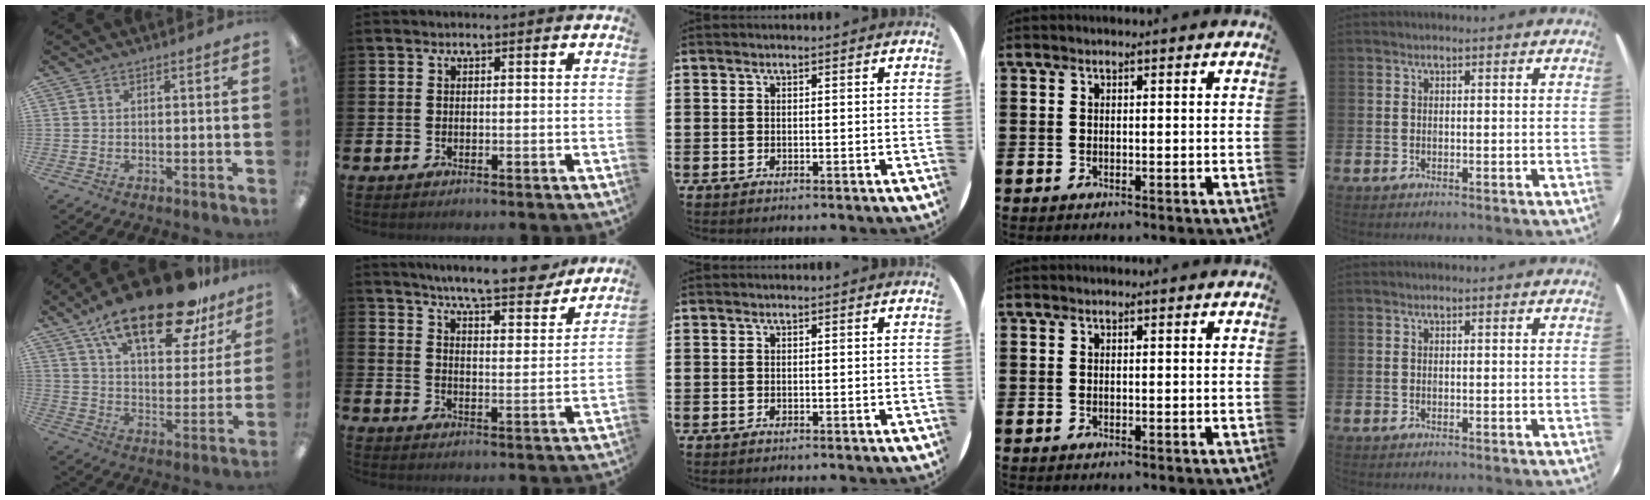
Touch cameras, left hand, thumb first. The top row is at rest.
{"thumb": {"total": 23.0, "force": [15.5, 8.6, 14.6], "torque": [-0.233, -0.086, 0.262]}, "index": {"total": 8.0, "force": [7.6, 0.5, 2.6], "torque": [-0.050, -0.051, 0.128]}}